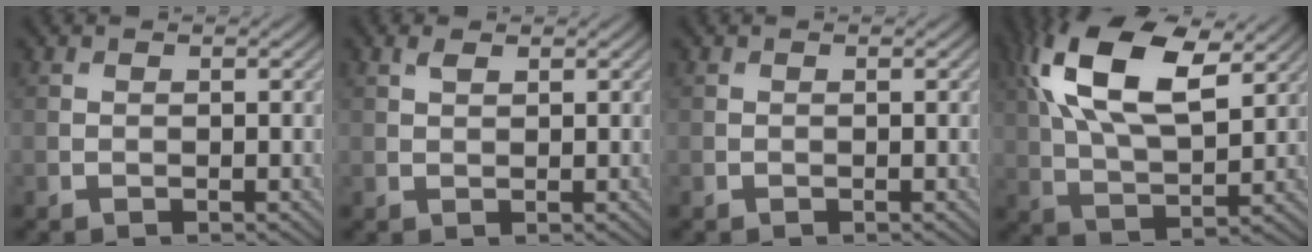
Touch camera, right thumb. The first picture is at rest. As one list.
[{"total": 1.3, "force": [0.8, 0.5, 0.9], "torque": [-0.022, 0.001, 0.017]}, {"total": 0.0}, {"total": 16.0, "force": [6.8, 7.4, 12.4], "torque": [-0.262, 0.024, 0.112]}]